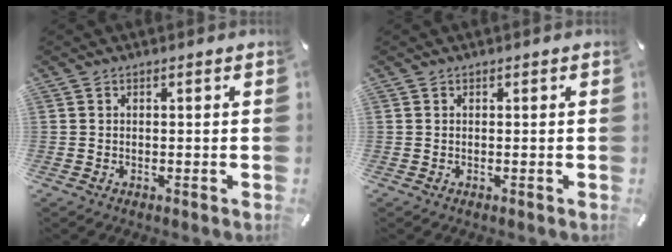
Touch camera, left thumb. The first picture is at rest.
{"total": 0.0}